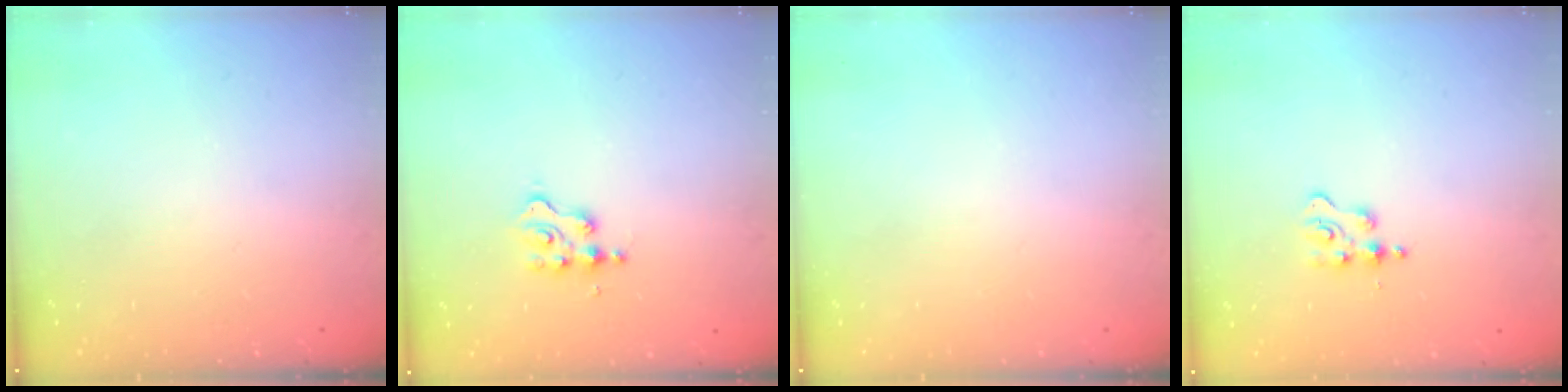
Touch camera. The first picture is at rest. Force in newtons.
{"total": 2.9, "press": 2.9, "slide": 0.2}
{"total": 0.0}
{"total": 3.2, "press": 3.2, "slide": 0.5}